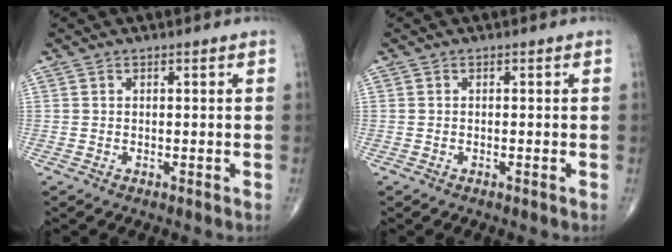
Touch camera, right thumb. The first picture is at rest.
{"total": 0.0}